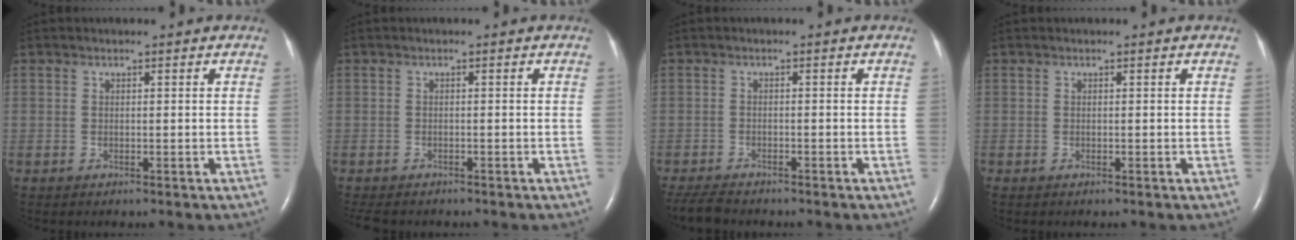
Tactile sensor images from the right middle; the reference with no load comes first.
{"total": 4.8, "force": [-4.0, 1.7, 1.9], "torque": [-0.030, -0.008, -0.056]}
{"total": 5.0, "force": [-4.5, 1.1, 1.9], "torque": [-0.039, -0.015, -0.077]}
{"total": 0.0}